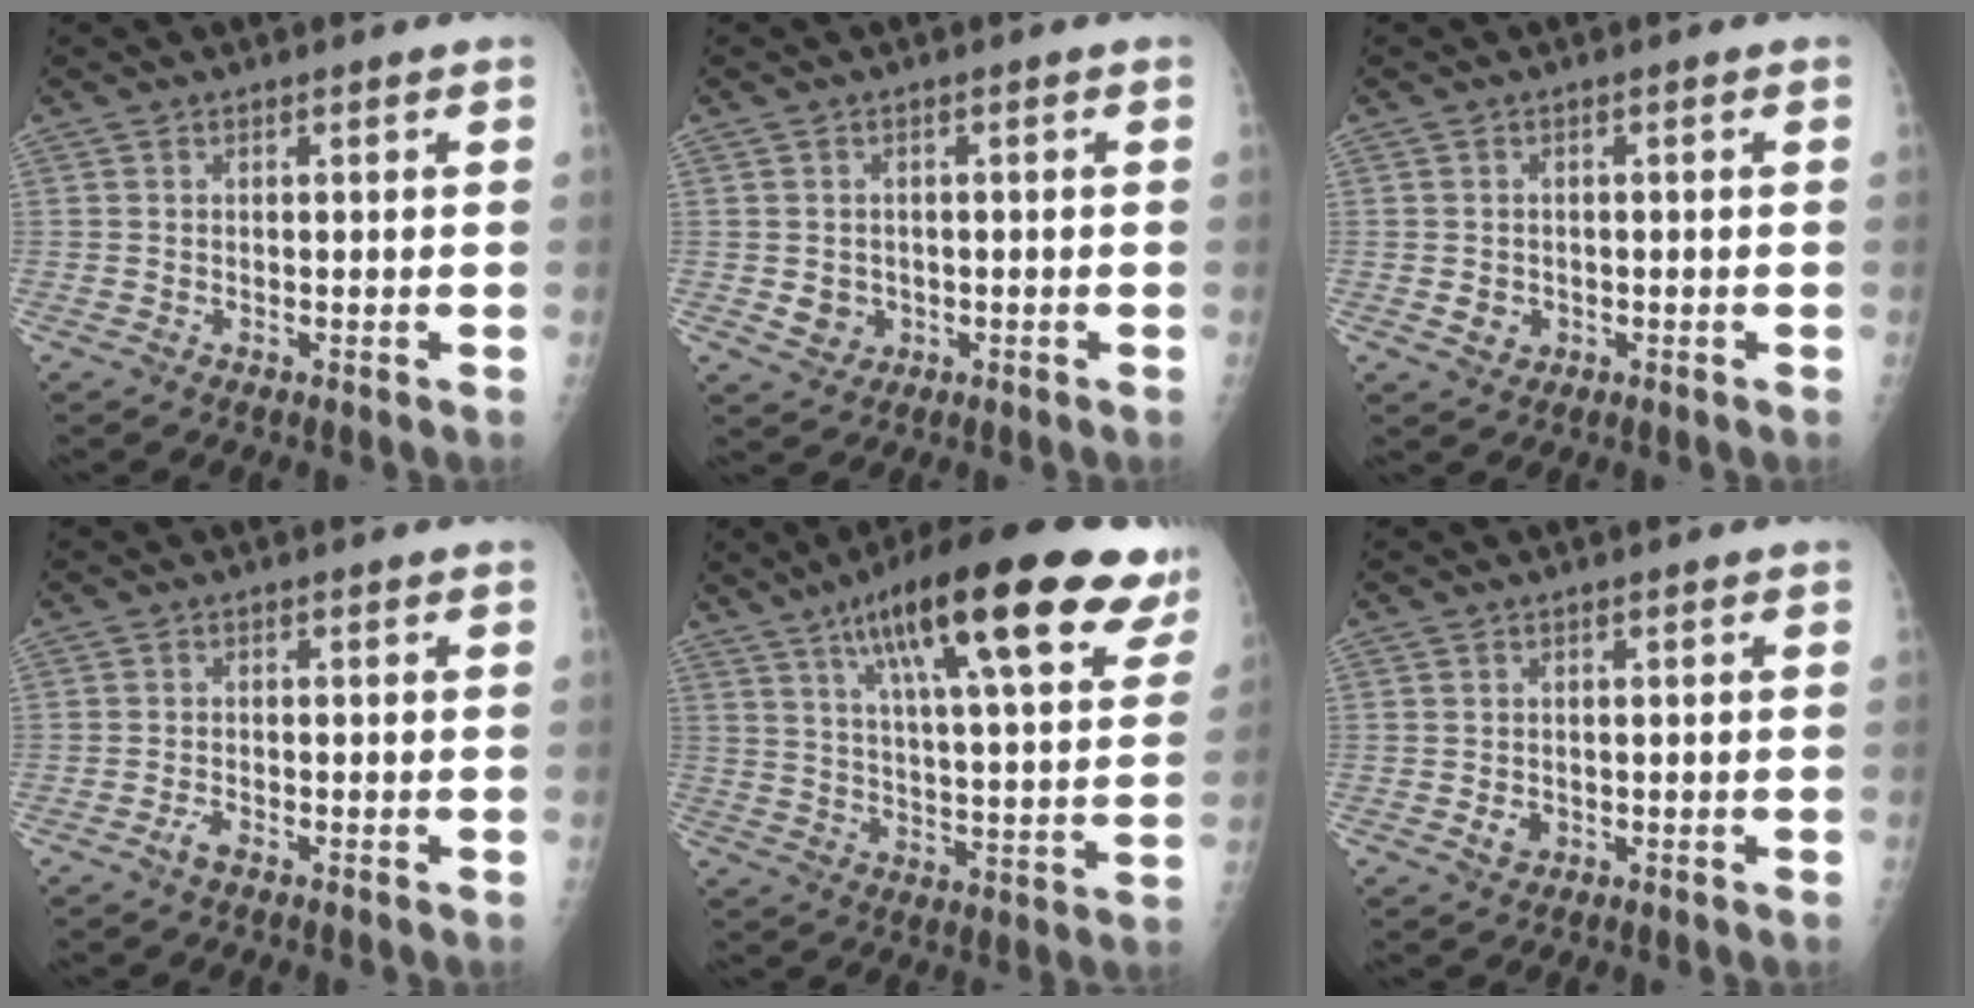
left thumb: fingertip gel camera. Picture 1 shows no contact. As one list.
[{"total": 3.4, "force": [-0.5, 3.1, 1.3], "torque": [-0.008, 0.002, 0.001]}, {"total": 2.7, "force": [-0.5, 2.4, 1.1], "torque": [-0.008, 0.002, -0.001]}, {"total": 1.9, "force": [-1.3, 0.8, 1.2], "torque": [-0.029, 0.004, -0.026]}, {"total": 26.8, "force": [15.3, 6.7, 20.9], "torque": [-0.293, -0.024, 0.224]}, {"total": 2.3, "force": [-0.5, 1.9, 1.1], "torque": [-0.009, 0.002, -0.003]}]